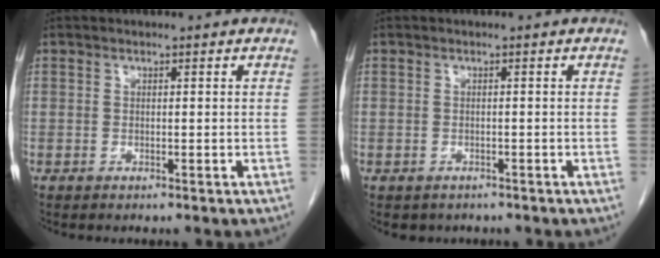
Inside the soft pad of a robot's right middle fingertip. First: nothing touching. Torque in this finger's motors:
{"motor_torque": [0.06, -0.04, -0.02, 0.00]}